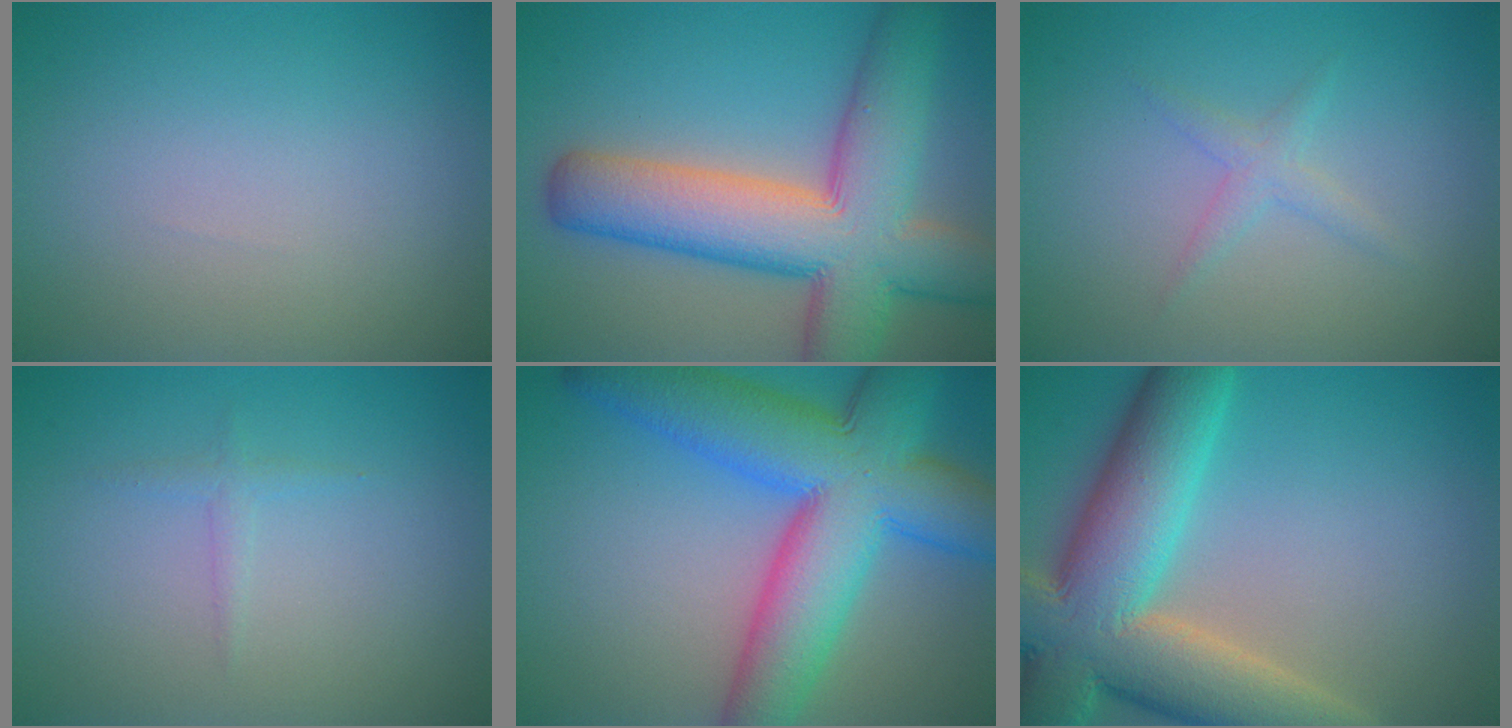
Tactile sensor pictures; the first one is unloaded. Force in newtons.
{"total": 12.1, "press": 12.1, "slide": 0.6}
{"total": 1.4, "press": 1.4, "slide": 0.1}
{"total": 0.9, "press": 0.9, "slide": 0.0}
{"total": 12.7, "press": 12.7, "slide": 0.4}
{"total": 13.4, "press": 13.3, "slide": 1.1}